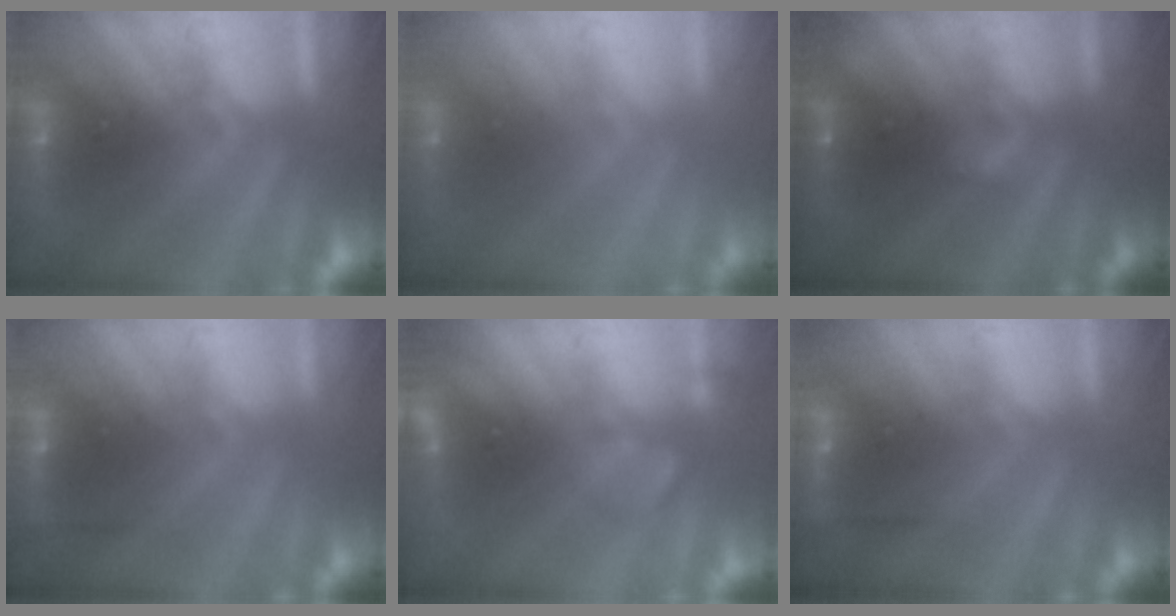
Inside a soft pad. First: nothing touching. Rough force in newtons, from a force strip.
{"total": 2.4}
{"total": 1.8}
{"total": 2.4}
{"total": 2.4}
{"total": 2.5}